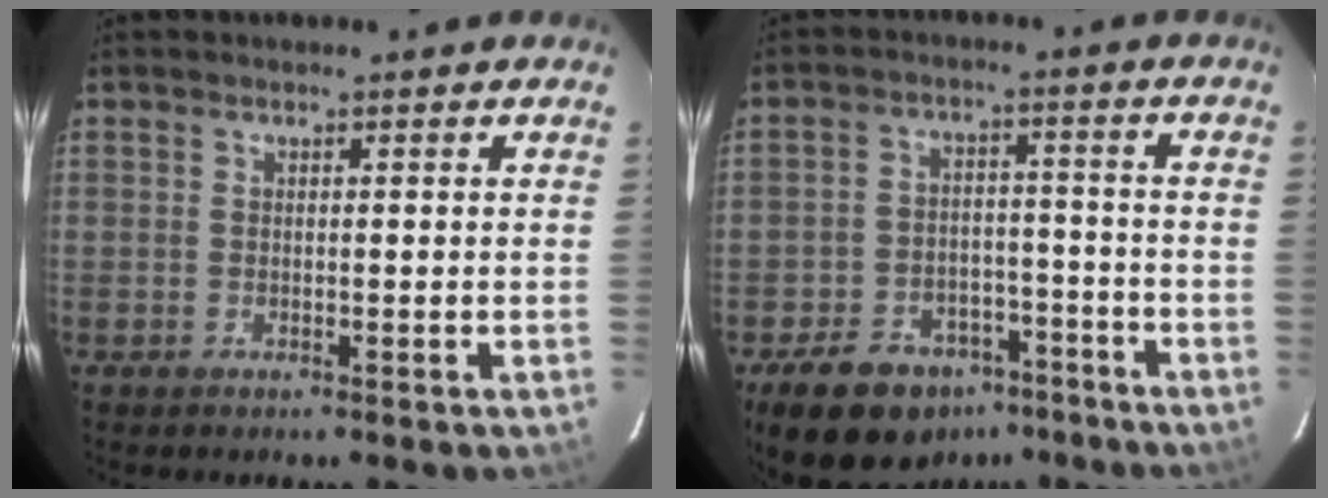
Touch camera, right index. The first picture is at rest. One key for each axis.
{"total": 15.7, "fx": -10.7, "fy": 9.4, "fz": 6.7, "tx": -0.155, "ty": 0.017, "tz": -0.146}